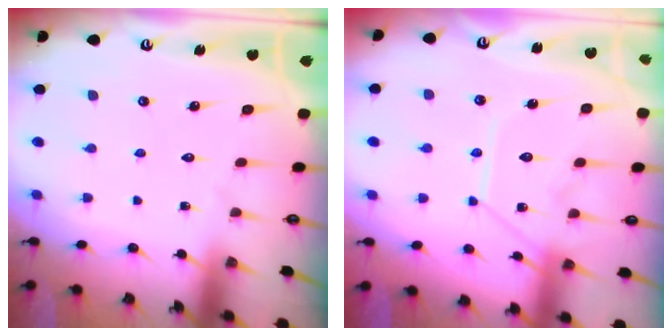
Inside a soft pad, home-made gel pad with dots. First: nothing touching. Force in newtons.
{"total": 12.7, "press": 12.6, "slide": 1.2}